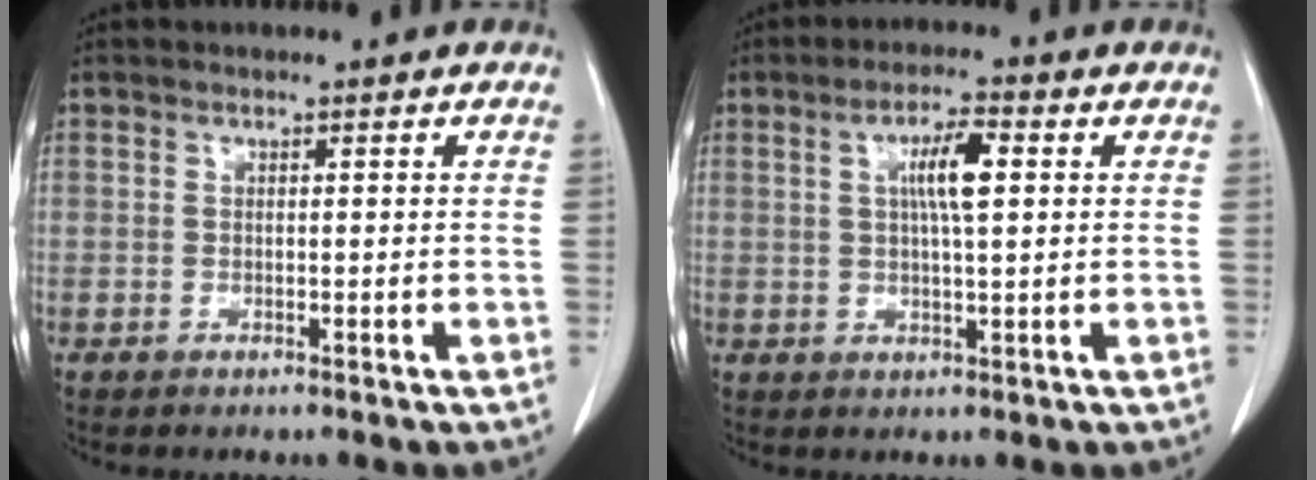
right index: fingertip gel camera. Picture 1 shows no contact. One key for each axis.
{"total": 5.8, "fx": 1.4, "fy": 0.8, "fz": 5.6, "tx": -0.101, "ty": 0.006, "tz": 0.025}